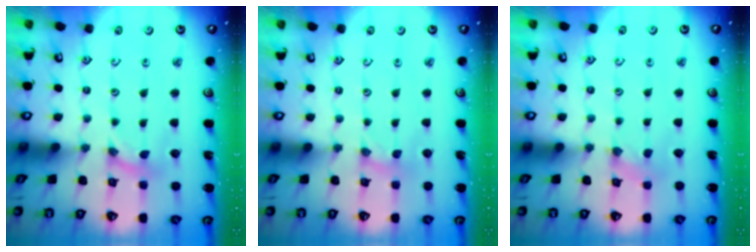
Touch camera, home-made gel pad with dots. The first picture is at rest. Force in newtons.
{"total": 0.6, "press": 0.6, "slide": 0.2}
{"total": 0.6, "press": 0.6, "slide": 0.1}